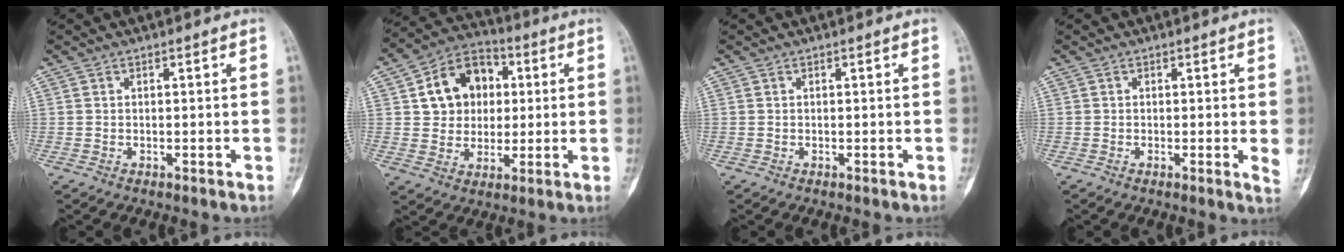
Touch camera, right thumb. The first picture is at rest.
{"total": 13.1, "force": [2.8, 10.6, 7.2], "torque": [-0.075, 0.011, 0.043]}
{"total": 0.0}
{"total": 1.8, "force": [0.4, 0.2, 1.7], "torque": [-0.024, -0.005, 0.000]}